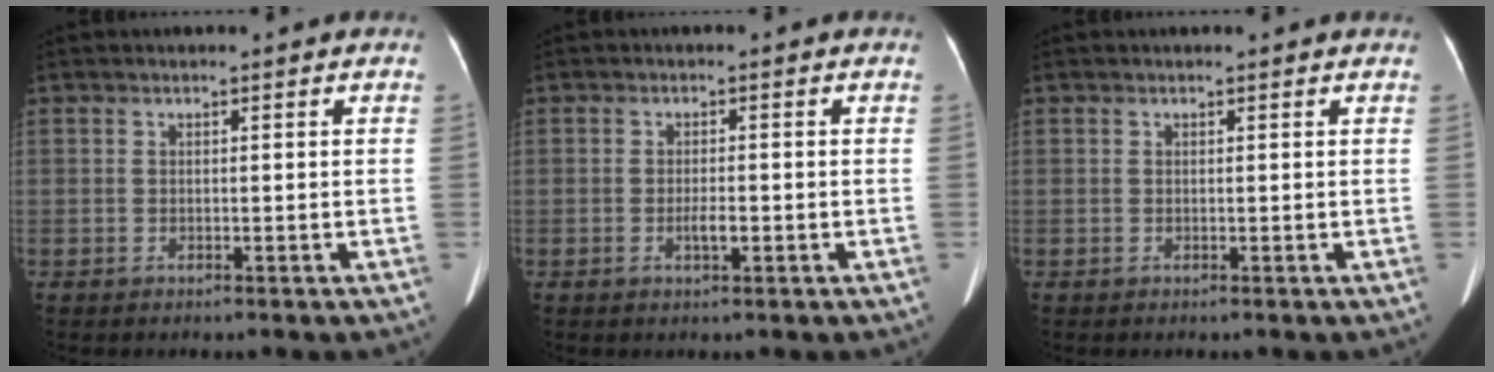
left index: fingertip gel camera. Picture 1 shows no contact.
{"total": 2.2, "force": [-0.7, 0.4, 2.1], "torque": [-0.039, 0.000, -0.012]}
{"total": 1.0, "force": [1.0, 0.1, 0.2], "torque": [-0.008, 0.005, 0.006]}